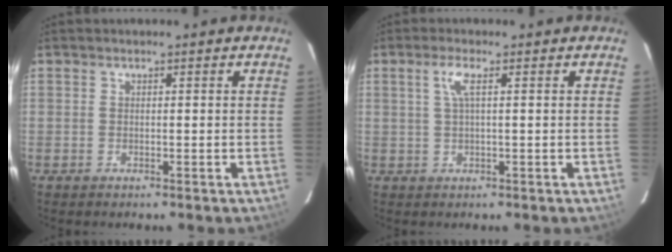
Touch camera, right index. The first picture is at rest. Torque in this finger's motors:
{"motor_torque": [0.39, 0.01, 0.17, 0.07]}